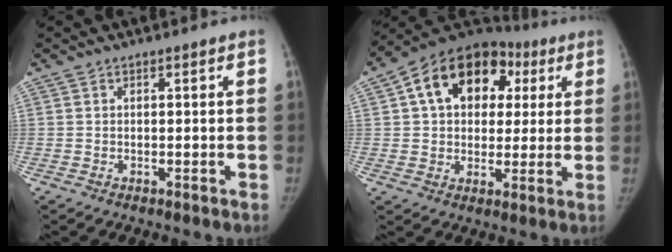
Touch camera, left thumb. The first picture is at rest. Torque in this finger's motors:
{"motor_torque": [0.32, 0.26, 0.16, -0.06, 0.08]}